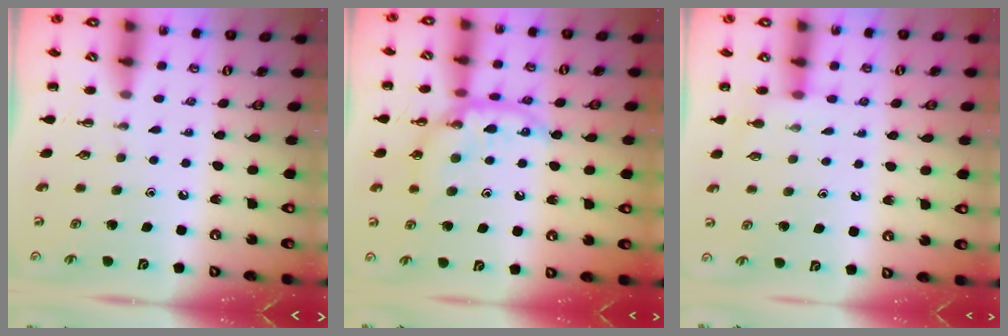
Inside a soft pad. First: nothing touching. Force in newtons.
{"total": 14.8, "press": 14.7, "slide": 1.3}
{"total": 4.8, "press": 4.6, "slide": 1.4}